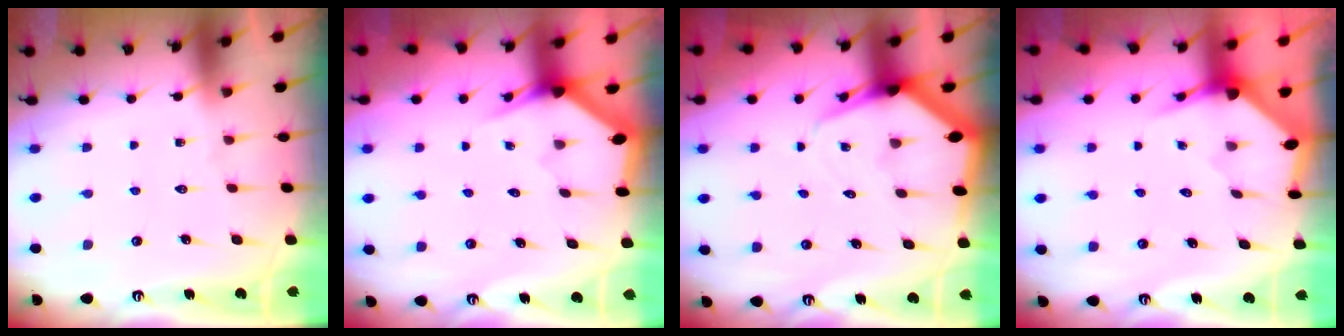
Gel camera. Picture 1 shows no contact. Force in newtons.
{"total": 3.0, "press": 3.0, "slide": 0.1}
{"total": 5.7, "press": 5.7, "slide": 0.5}
{"total": 3.5, "press": 3.5, "slide": 0.2}